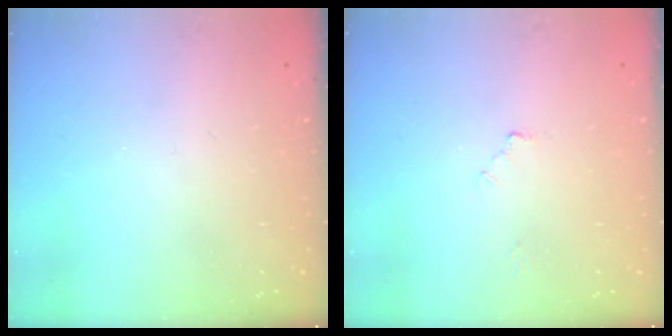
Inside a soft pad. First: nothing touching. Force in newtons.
{"total": 2.1, "press": 2.1, "slide": 0.3}